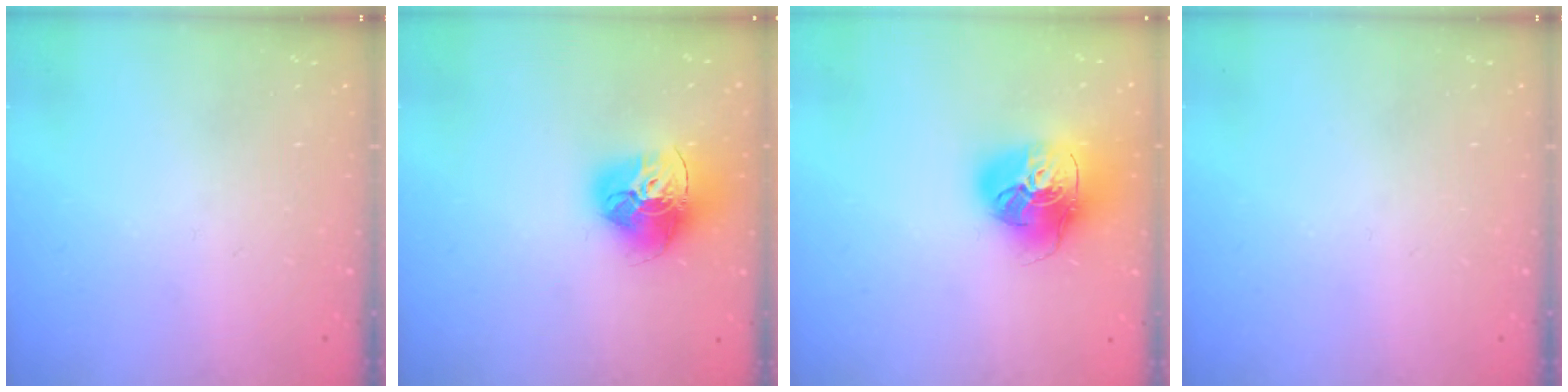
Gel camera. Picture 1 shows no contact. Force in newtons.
{"total": 17.4, "press": 17.3, "slide": 1.7}
{"total": 19.5, "press": 19.4, "slide": 2.2}
{"total": 0.0}